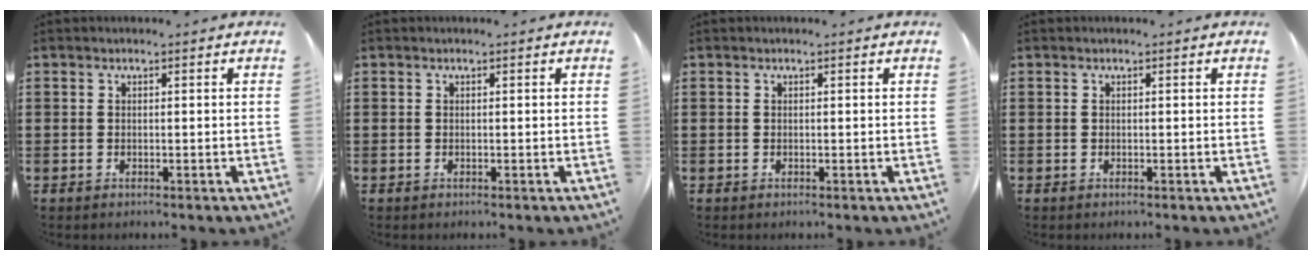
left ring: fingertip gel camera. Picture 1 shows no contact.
{"total": 0.0}
{"total": 0.0}
{"total": 0.0}